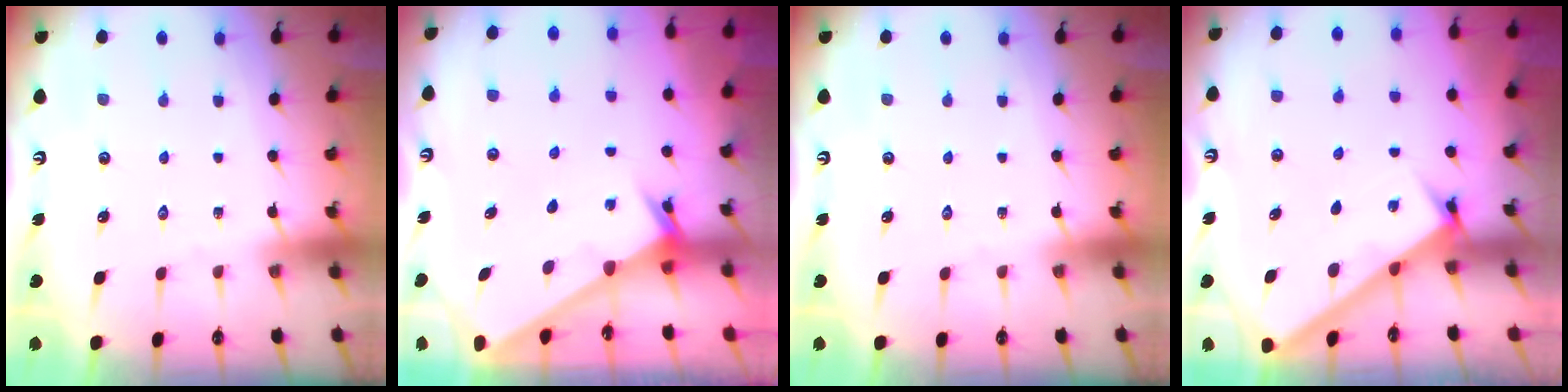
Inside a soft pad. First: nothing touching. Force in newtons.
{"total": 2.4, "press": 2.4, "slide": 0.2}
{"total": 0.0}
{"total": 3.0, "press": 3.0, "slide": 0.2}